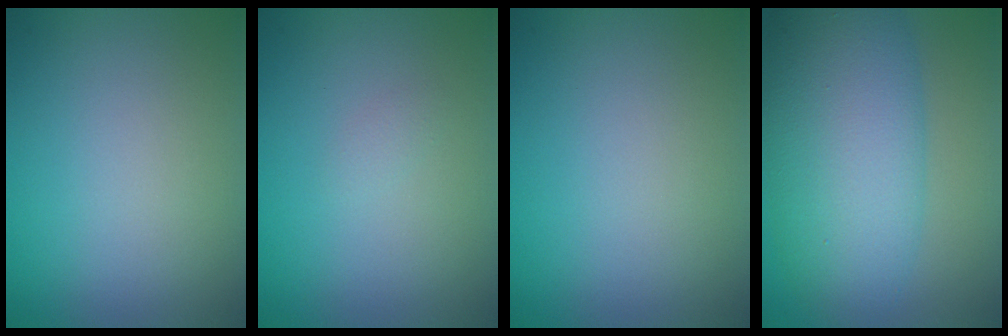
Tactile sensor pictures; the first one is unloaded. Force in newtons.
{"total": 0.5, "press": 0.5, "slide": 0.0}
{"total": 0.0}
{"total": 10.2, "press": 10.2, "slide": 0.1}